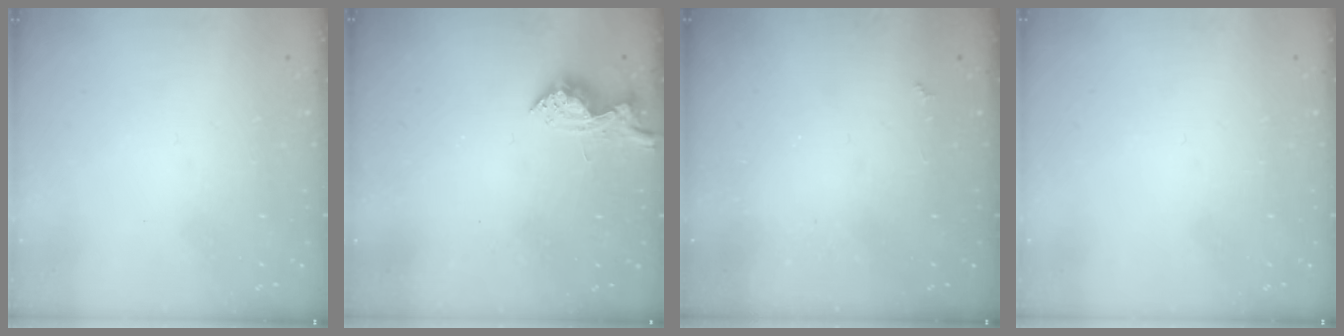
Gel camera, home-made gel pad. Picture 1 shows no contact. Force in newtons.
{"total": 10.1, "press": 10.1, "slide": 0.5}
{"total": 2.5, "press": 2.5, "slide": 0.4}
{"total": 0.0}